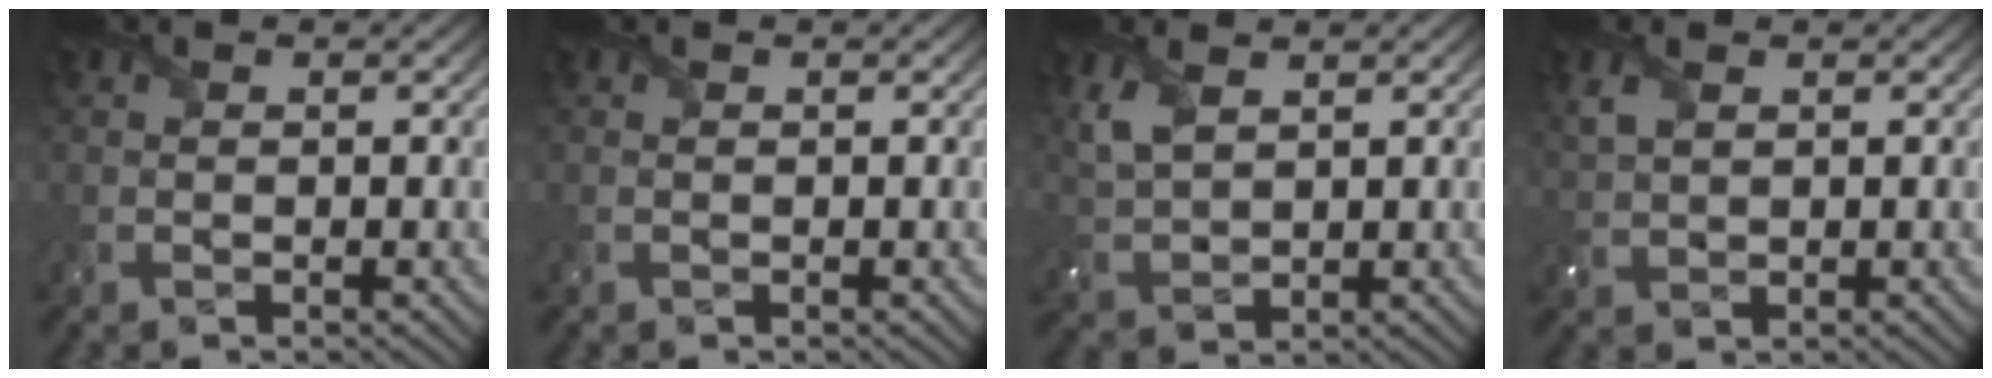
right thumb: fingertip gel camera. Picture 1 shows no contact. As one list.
[{"total": 0.0}, {"total": 4.8, "force": [2.4, 2.4, 3.3], "torque": [-0.097, 0.002, 0.054]}, {"total": 2.8, "force": [1.3, 1.6, 1.8], "torque": [-0.056, 0.003, 0.031]}]